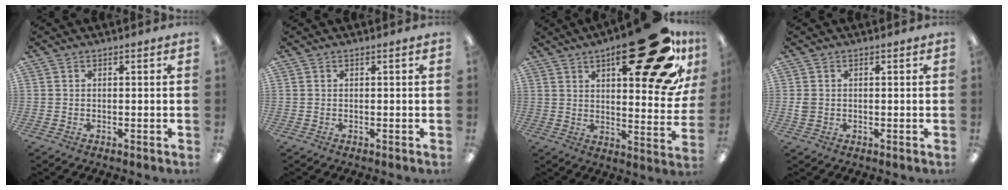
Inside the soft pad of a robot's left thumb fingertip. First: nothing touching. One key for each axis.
{"total": 0.0}
{"total": 28.7, "fx": 16.5, "fy": 9.2, "fz": 21.6, "tx": -0.271, "ty": -0.106, "tz": 0.258}
{"total": 2.0, "fx": 0.0, "fy": 1.8, "fz": 0.9, "tx": -0.009, "ty": 0.001, "tz": -0.003}